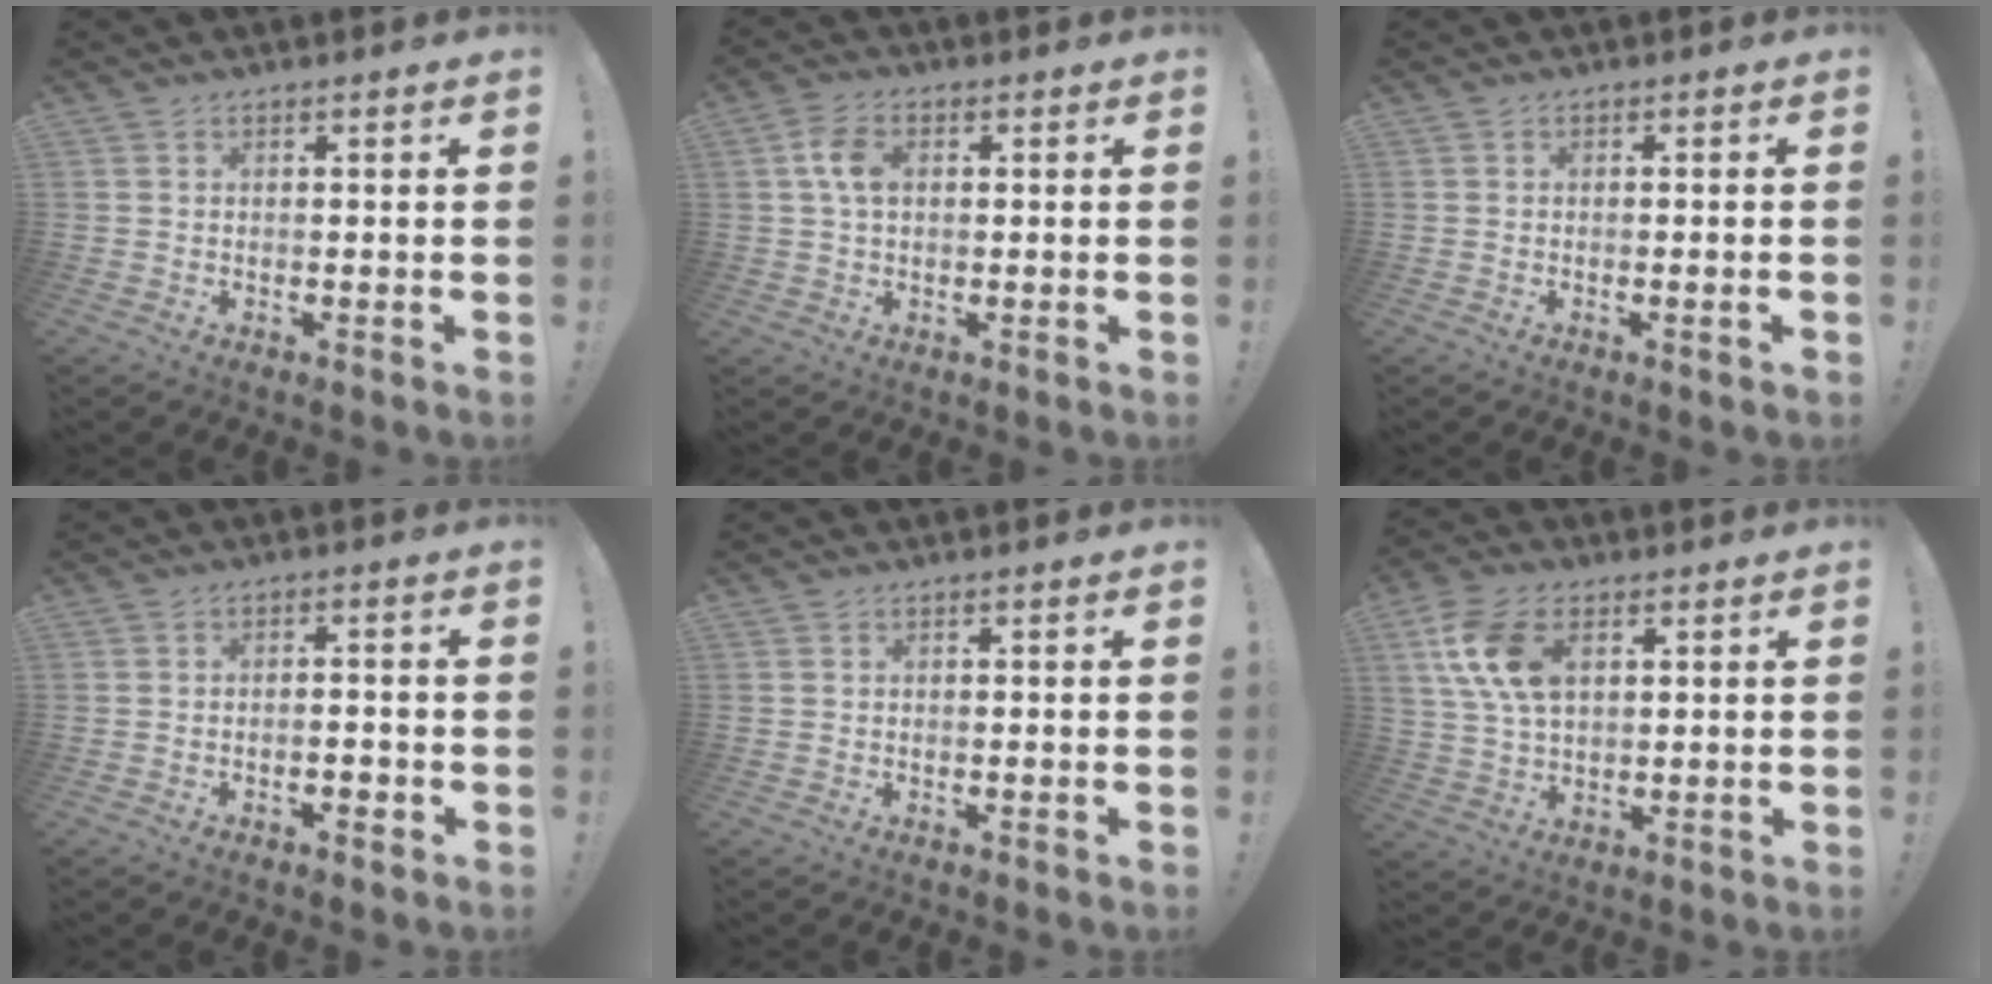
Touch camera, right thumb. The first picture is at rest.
{"total": 6.4, "force": [1.1, 4.0, 4.9], "torque": [-0.084, 0.005, 0.019]}
{"total": 1.4, "force": [-0.5, -0.4, 1.2], "torque": [-0.026, 0.001, -0.009]}
{"total": 2.4, "force": [-1.3, 0.8, 1.9], "torque": [-0.026, 0.000, -0.022]}
{"total": 0.0}
{"total": 12.7, "force": [4.4, 7.5, 9.3], "torque": [-0.191, -0.004, 0.082]}